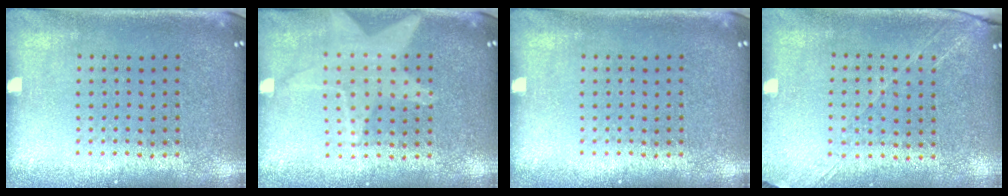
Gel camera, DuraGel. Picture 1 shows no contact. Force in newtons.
{"total": 0.9, "press": 0.9, "slide": 0.0}
{"total": 0.0}
{"total": 1.3, "press": 1.2, "slide": 0.5}